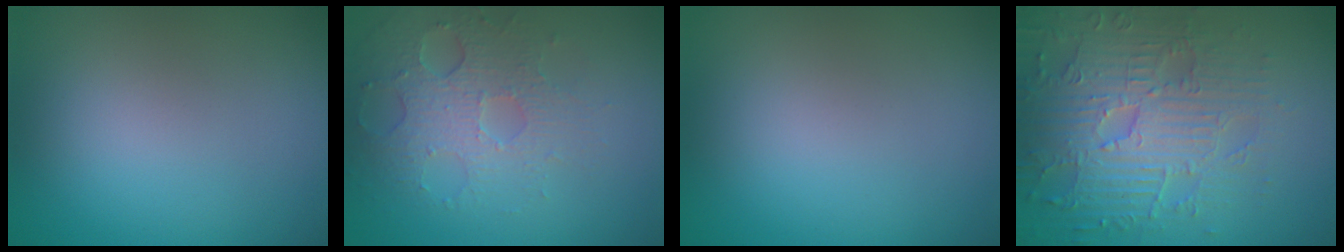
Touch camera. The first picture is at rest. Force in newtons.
{"total": 3.5, "press": 3.2, "slide": 1.5}
{"total": 0.0}
{"total": 7.1, "press": 5.6, "slide": 4.4}